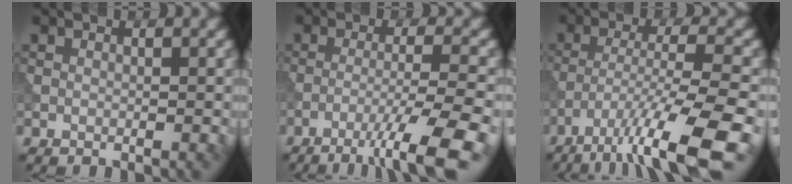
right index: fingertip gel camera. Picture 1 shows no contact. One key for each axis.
{"total": 7.4, "fx": -4.9, "fy": 0.7, "fz": 5.5, "tx": -0.088, "ty": 0.006, "tz": -0.077}
{"total": 10.3, "fx": -6.9, "fy": 1.8, "fz": 7.5, "tx": -0.131, "ty": -0.002, "tz": -0.114}